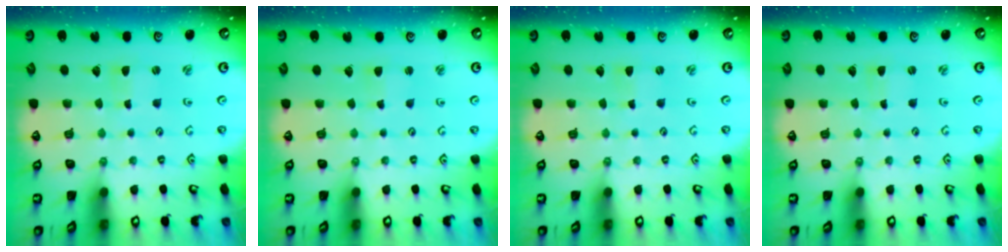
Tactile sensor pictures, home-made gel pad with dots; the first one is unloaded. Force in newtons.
{"total": 2.7, "press": 2.6, "slide": 0.4}
{"total": 0.0}
{"total": 0.0}